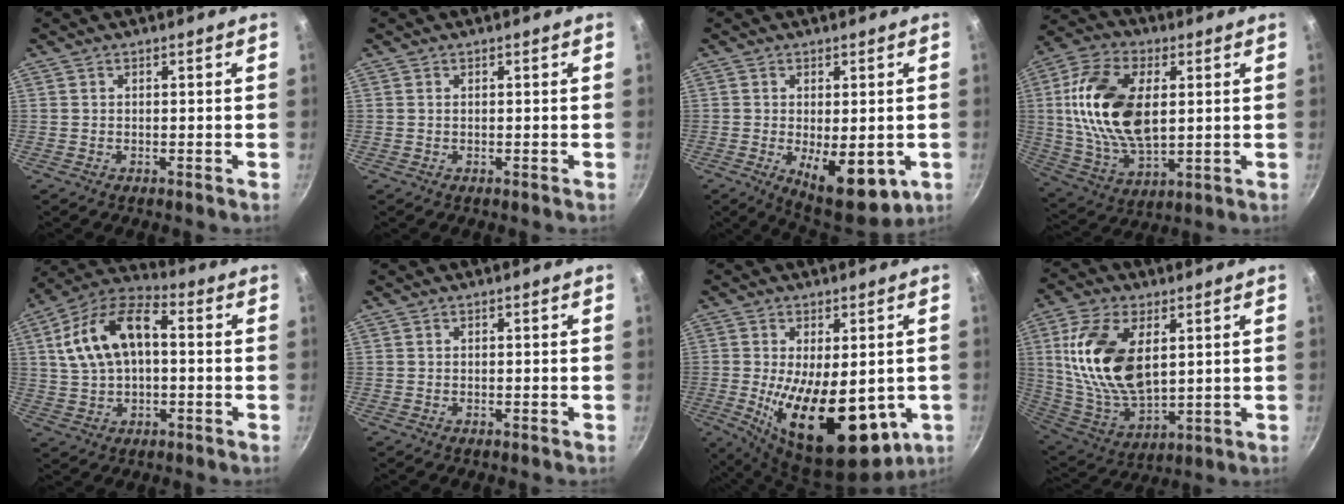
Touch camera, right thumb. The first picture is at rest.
{"total": 0.0}
{"total": 12.0, "force": [-2.7, 5.4, 10.4], "torque": [-0.125, -0.013, -0.021]}
{"total": 19.7, "force": [3.0, 11.4, 15.8], "torque": [-0.291, -0.004, 0.057]}
{"total": 15.5, "force": [2.2, 8.8, 12.6], "torque": [-0.222, 0.036, 0.027]}
{"total": 0.0}
{"total": 20.0, "force": [-2.8, 10.0, 17.1], "torque": [-0.256, -0.031, -0.023]}
{"total": 18.9, "force": [4.7, 10.5, 15.0], "torque": [-0.280, -0.023, 0.102]}